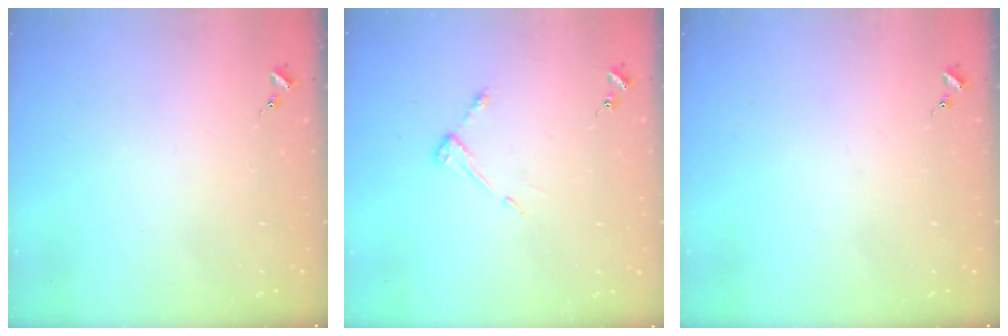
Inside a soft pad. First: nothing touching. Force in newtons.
{"total": 5.0, "press": 4.9, "slide": 0.4}
{"total": 0.0}